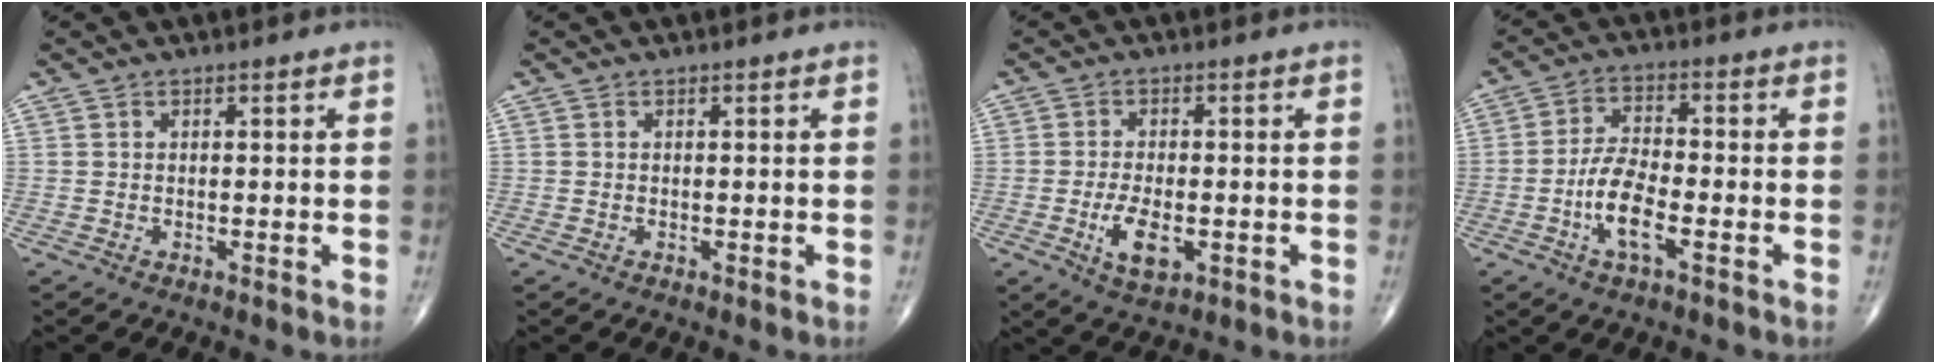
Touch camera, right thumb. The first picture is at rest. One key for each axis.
{"total": 0.0}
{"total": 6.3, "fx": -1.8, "fy": 3.0, "fz": 5.3, "tx": -0.093, "ty": -0.002, "tz": -0.026}
{"total": 7.9, "fx": -2.9, "fy": 2.7, "fz": 6.9, "tx": -0.140, "ty": 0.017, "tz": -0.057}